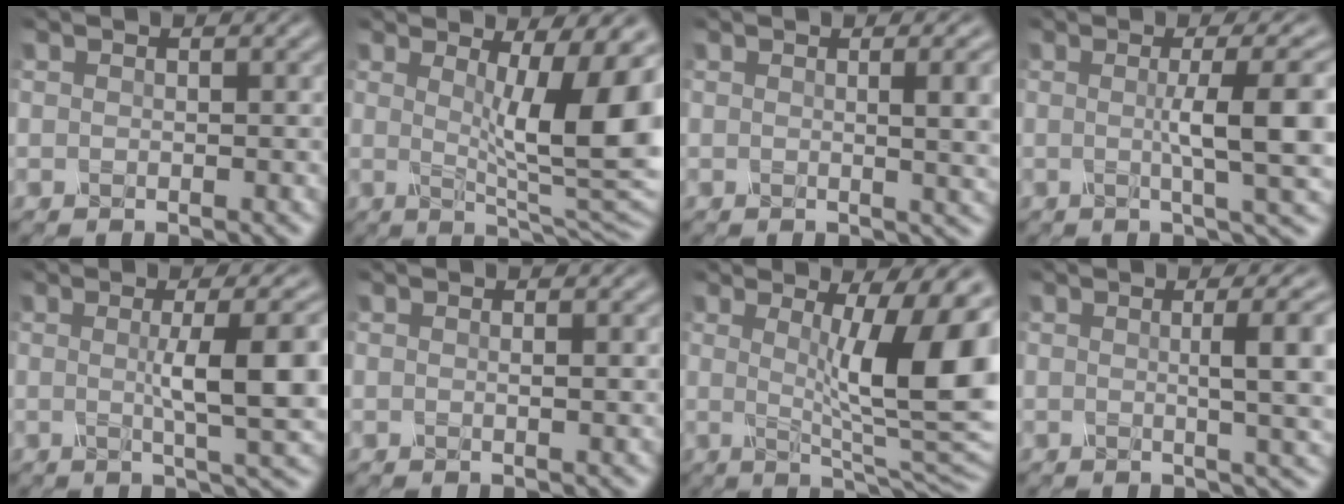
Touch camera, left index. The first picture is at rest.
{"total": 9.1, "force": [1.7, 1.8, 8.7], "torque": [-0.128, -0.008, 0.031]}
{"total": 4.2, "force": [0.8, 1.4, 3.9], "torque": [-0.045, -0.003, 0.019]}
{"total": 6.3, "force": [0.2, 0.9, 6.2], "torque": [-0.091, 0.006, 0.002]}
{"total": 6.7, "force": [0.3, 1.1, 6.6], "torque": [-0.097, 0.006, 0.005]}
{"total": 0.6, "force": [-0.1, -0.1, 0.5], "torque": [-0.013, -0.001, 0.000]}
{"total": 10.3, "force": [1.8, 2.0, 9.9], "torque": [-0.137, -0.008, 0.031]}
{"total": 5.4, "force": [0.8, 1.3, 5.2], "torque": [-0.061, 0.006, 0.009]}